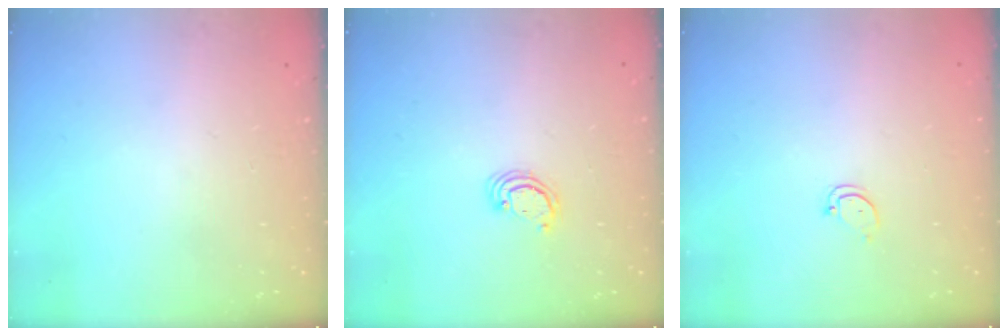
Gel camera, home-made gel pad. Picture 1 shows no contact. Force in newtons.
{"total": 2.6, "press": 2.5, "slide": 0.2}
{"total": 3.1, "press": 3.1, "slide": 0.2}